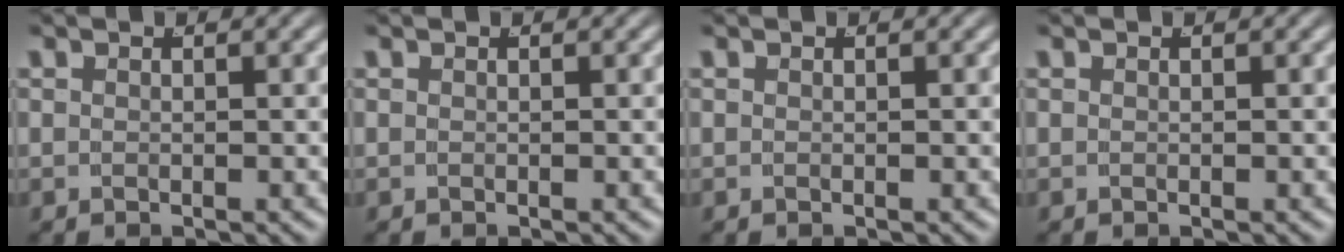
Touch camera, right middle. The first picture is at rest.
{"total": 0.0}
{"total": 0.0}
{"total": 0.0}